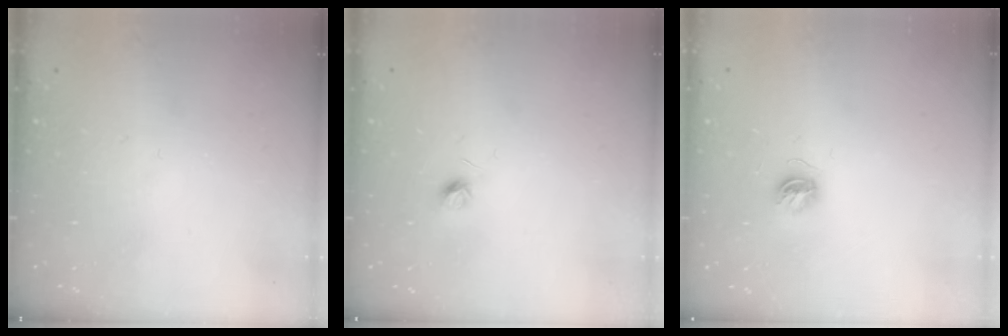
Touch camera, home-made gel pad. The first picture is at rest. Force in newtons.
{"total": 4.1, "press": 4.0, "slide": 0.6}
{"total": 4.6, "press": 4.6, "slide": 0.6}